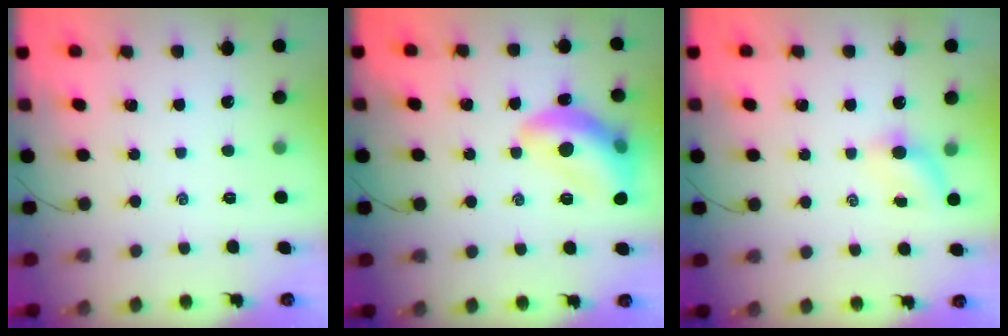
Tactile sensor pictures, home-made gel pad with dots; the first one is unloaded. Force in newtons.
{"total": 14.6, "press": 14.5, "slide": 1.5}
{"total": 5.4, "press": 5.2, "slide": 1.3}